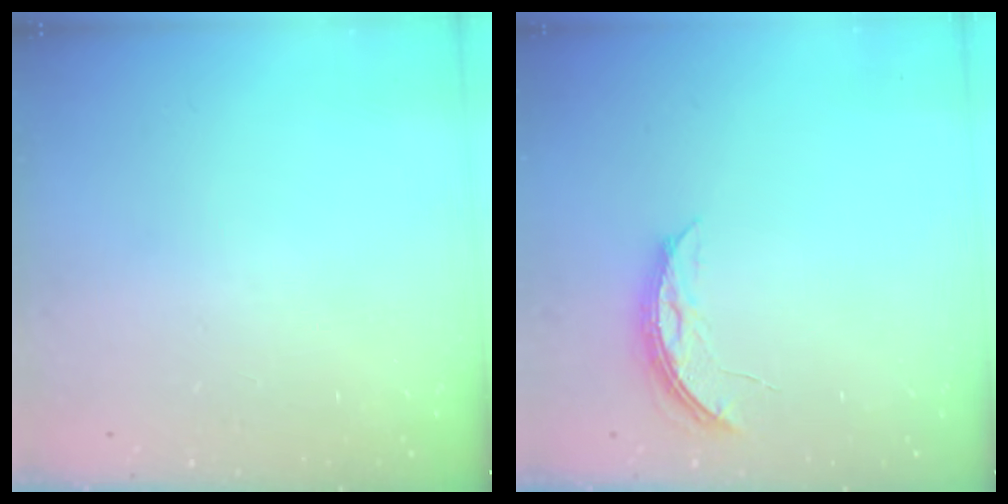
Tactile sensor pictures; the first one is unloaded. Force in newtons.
{"total": 5.8, "press": 5.7, "slide": 0.5}